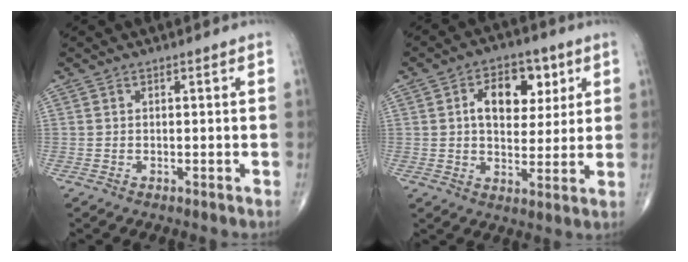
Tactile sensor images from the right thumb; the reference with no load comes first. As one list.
[{"total": 11.4, "force": [3.5, 7.2, 8.2], "torque": [-0.085, -0.004, 0.054]}]